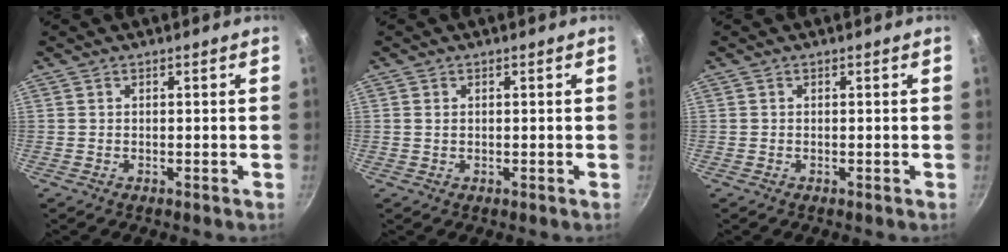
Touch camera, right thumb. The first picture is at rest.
{"total": 0.9, "force": [0.2, 0.7, 0.6], "torque": [-0.011, 0.002, 0.003]}
{"total": 0.0}